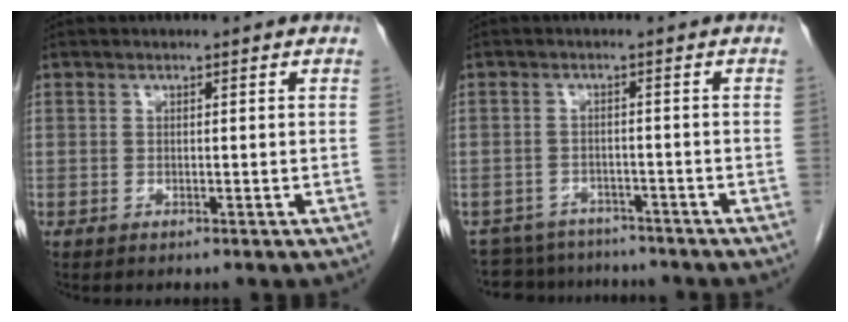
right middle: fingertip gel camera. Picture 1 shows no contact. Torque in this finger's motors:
{"motor_torque": [1.84, -0.30, 1.05, 0.07]}